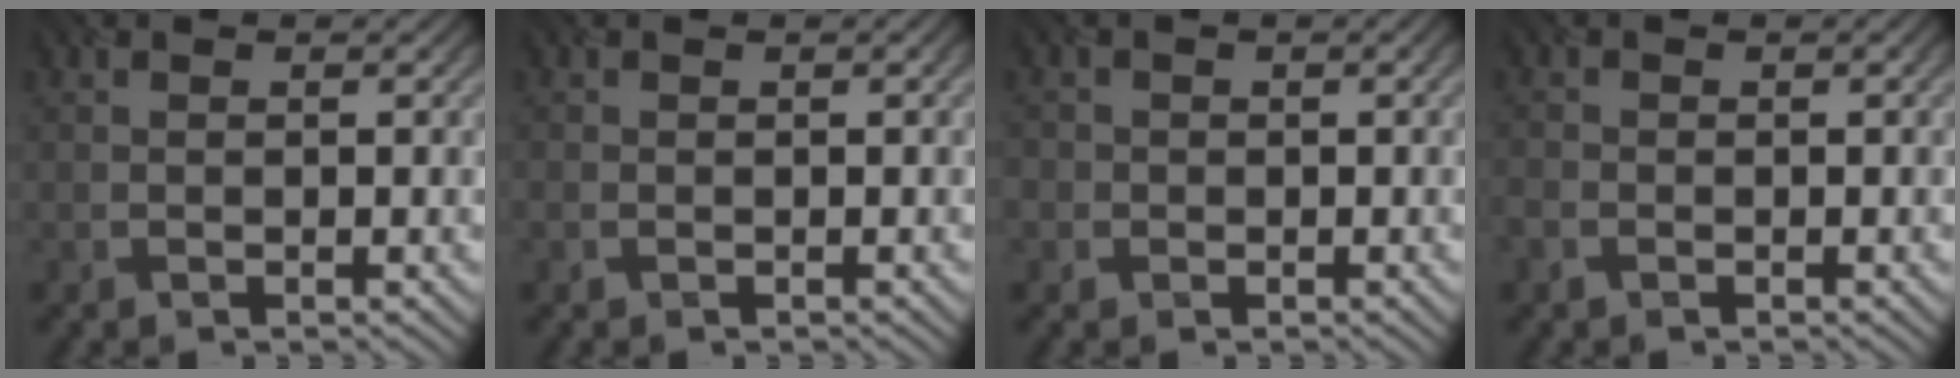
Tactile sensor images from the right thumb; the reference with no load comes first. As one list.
[{"total": 0.5, "force": [-0.1, 0.2, 0.5], "torque": [-0.010, -0.001, -0.002]}, {"total": 1.5, "force": [-0.6, 1.4, -0.2], "torque": [0.003, -0.005, -0.013]}, {"total": 1.7, "force": [-1.1, 1.0, 0.9], "torque": [-0.027, -0.005, -0.024]}]